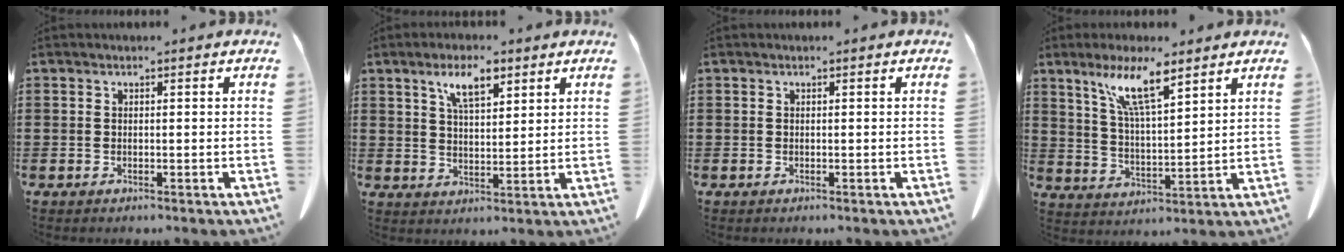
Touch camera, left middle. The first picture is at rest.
{"total": 6.1, "force": [4.0, 2.1, 4.2], "torque": [-0.083, 0.002, 0.068]}
{"total": 0.0}
{"total": 9.1, "force": [6.2, 1.6, 6.4], "torque": [-0.141, -0.011, 0.108]}